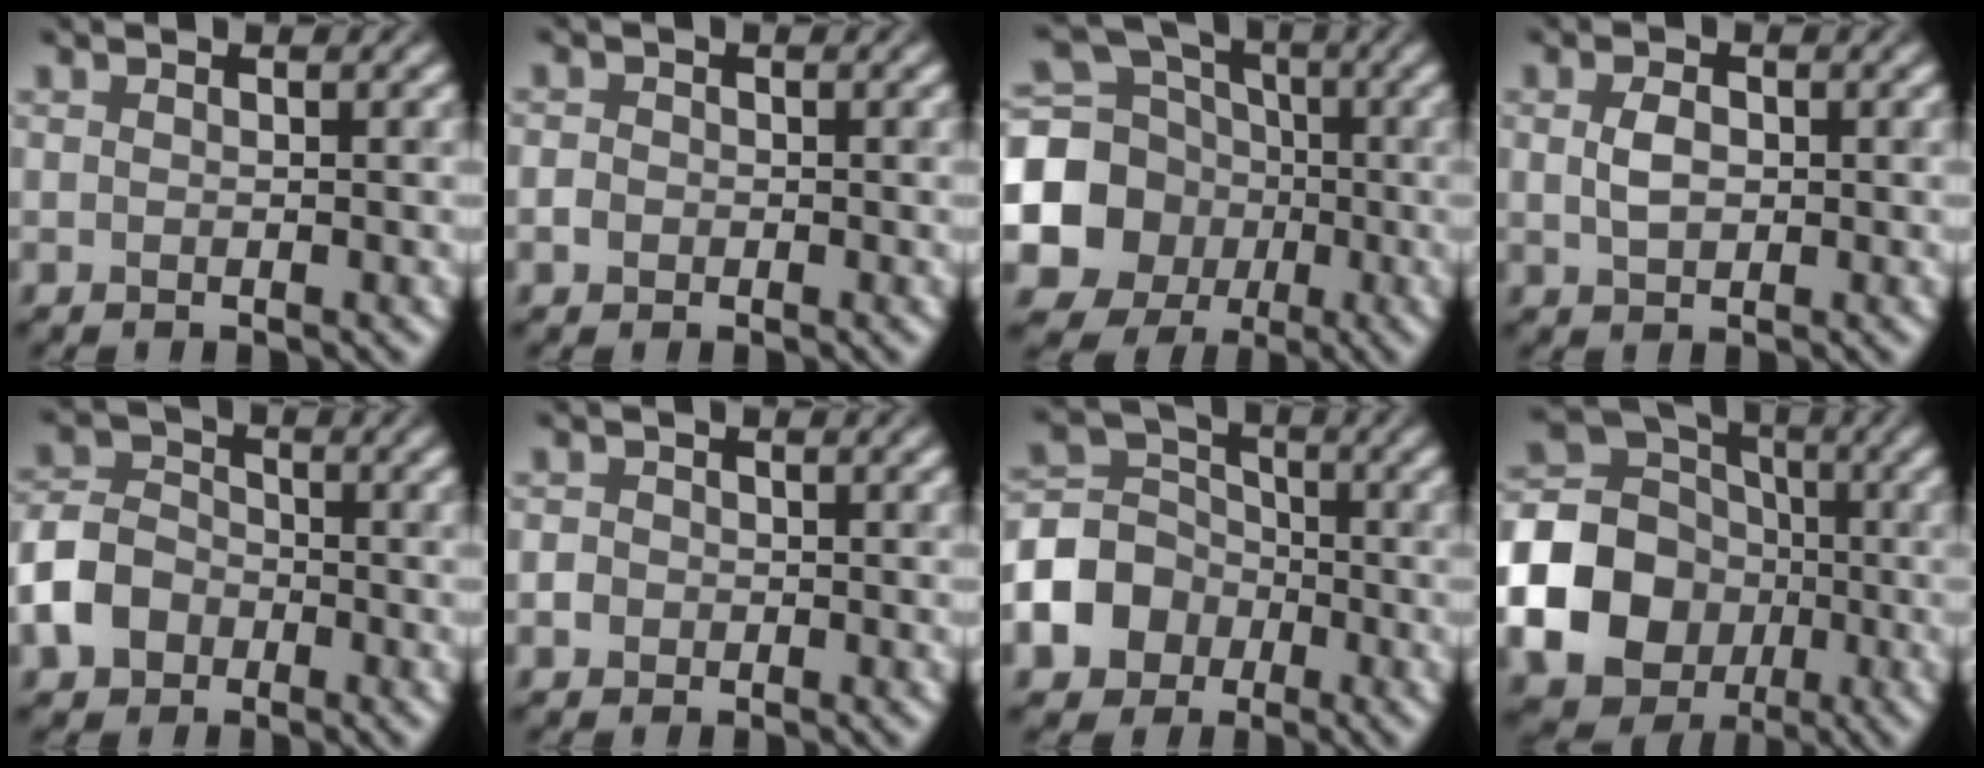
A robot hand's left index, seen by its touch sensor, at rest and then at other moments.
{"total": 0.9, "force": [-0.5, 0.7, -0.1], "torque": [0.004, 0.000, -0.010]}
{"total": 10.5, "force": [-2.5, 9.7, 3.3], "torque": [-0.088, -0.026, -0.065]}
{"total": 1.6, "force": [0.2, 1.2, 1.0], "torque": [-0.023, 0.001, 0.005]}
{"total": 4.6, "force": [-2.5, 3.5, 1.7], "torque": [-0.038, 0.004, -0.056]}
{"total": 1.0, "force": [-0.5, 0.9, -0.2], "torque": [0.007, 0.000, -0.010]}
{"total": 6.0, "force": [-2.6, 5.1, 1.8], "torque": [-0.026, 0.005, -0.064]}
{"total": 15.7, "force": [-4.2, 14.3, 4.9], "torque": [-0.137, -0.024, -0.093]}